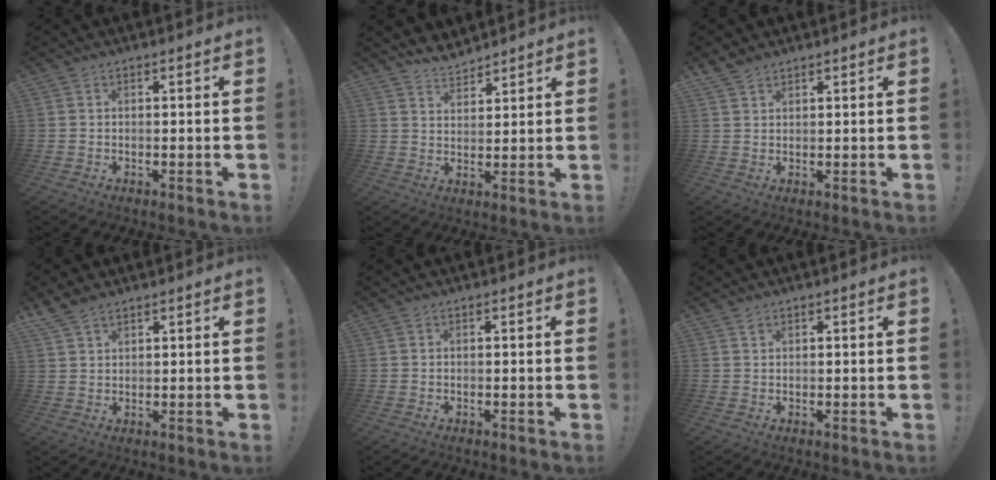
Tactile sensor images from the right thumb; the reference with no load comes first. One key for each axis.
{"total": 6.0, "fx": 5.7, "fy": 1.9, "fz": 0.8, "tx": -0.012, "ty": -0.043, "tz": 0.106}
{"total": 3.3, "fx": 2.8, "fy": 1.4, "fz": 1.0, "tx": -0.017, "ty": -0.016, "tz": 0.054}
{"total": 4.8, "fx": 3.9, "fy": 1.9, "fz": 2.0, "tx": -0.038, "ty": -0.016, "tz": 0.077}
{"total": 0.0}
{"total": 1.0, "fx": 0.7, "fy": 0.6, "fz": 0.1, "tx": 0.004, "ty": -0.003, "tz": 0.013}